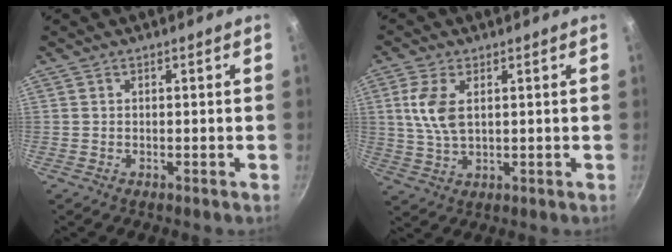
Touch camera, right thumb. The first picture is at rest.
{"total": 7.3, "force": [1.8, 3.9, 5.9], "torque": [-0.121, -0.004, 0.037]}